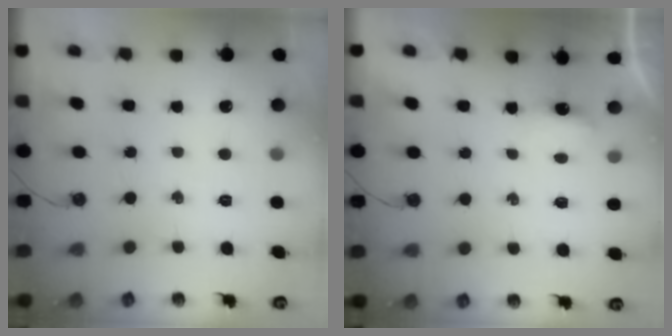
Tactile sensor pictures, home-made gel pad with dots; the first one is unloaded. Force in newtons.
{"total": 3.6, "press": 3.6, "slide": 0.7}